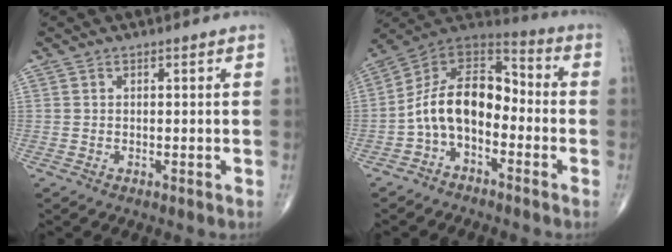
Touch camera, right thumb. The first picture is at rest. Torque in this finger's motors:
{"motor_torque": [2.01, 2.25, 1.75, -0.55, 0.32]}